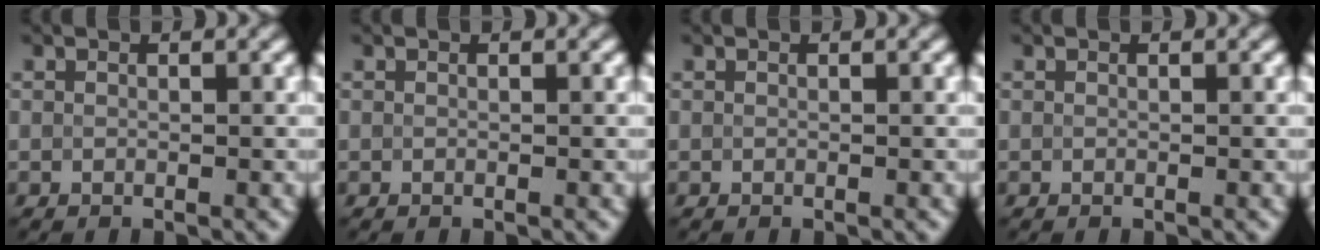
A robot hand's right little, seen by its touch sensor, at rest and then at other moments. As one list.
[{"total": 0.0}, {"total": 0.0}, {"total": 0.0}]